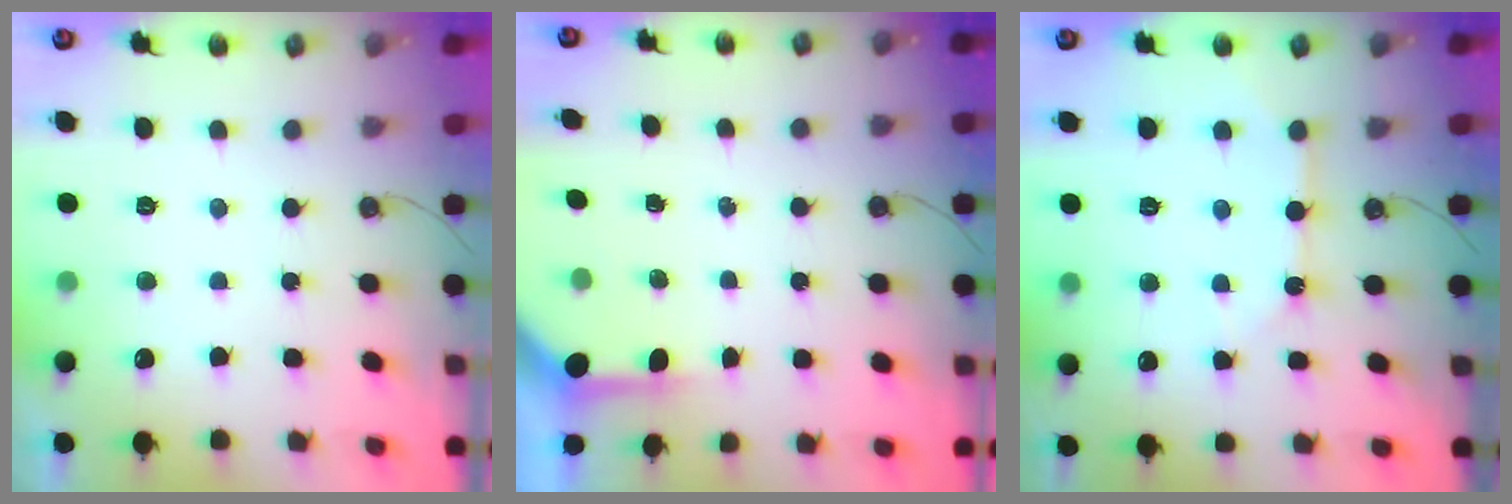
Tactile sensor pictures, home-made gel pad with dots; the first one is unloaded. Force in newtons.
{"total": 3.5, "press": 3.5, "slide": 0.4}
{"total": 6.3, "press": 6.3, "slide": 0.6}